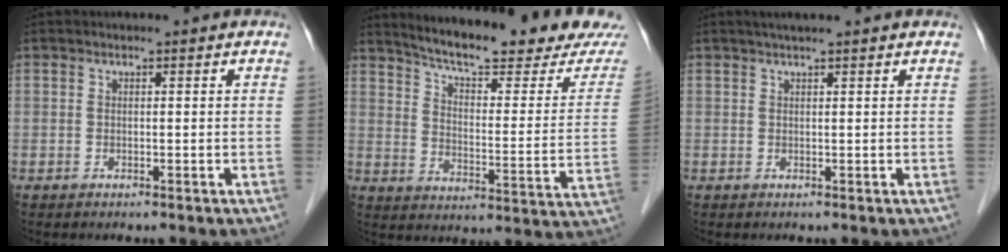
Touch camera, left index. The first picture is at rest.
{"total": 21.1, "force": [19.2, 1.3, 8.5], "torque": [-0.122, -0.059, 0.253]}
{"total": 3.1, "force": [2.5, -0.1, 1.8], "torque": [-0.021, 0.025, 0.039]}